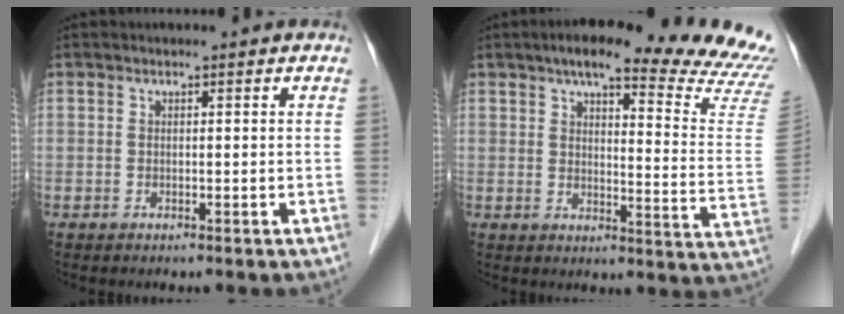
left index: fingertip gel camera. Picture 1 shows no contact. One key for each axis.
{"total": 22.6, "fx": 19.7, "fy": 2.0, "fz": 11.0, "tx": -0.132, "ty": -0.068, "tz": 0.218}